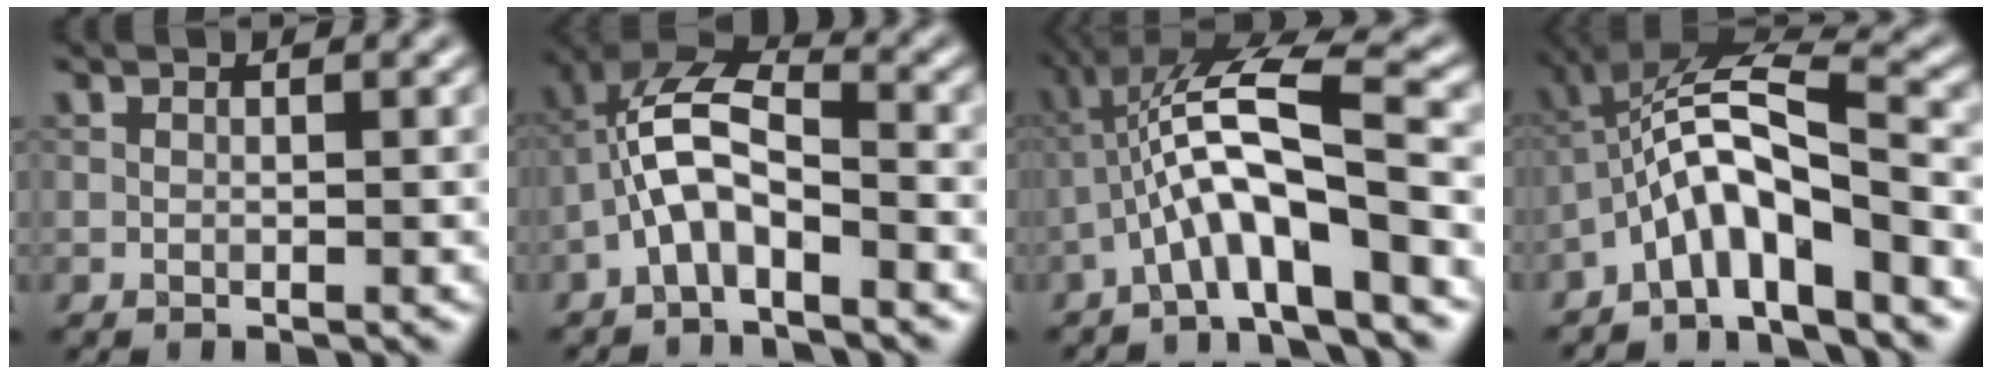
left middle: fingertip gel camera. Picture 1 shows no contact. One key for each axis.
{"total": 5.8, "fx": -2.3, "fy": 2.4, "fz": 4.7, "tx": -0.096, "ty": 0.020, "tz": -0.050}
{"total": 7.7, "fx": -2.6, "fy": 1.4, "fz": 7.1, "tx": -0.131, "ty": 0.025, "tz": -0.052}
{"total": 7.2, "fx": -3.6, "fy": 1.9, "fz": 6.0, "tx": -0.111, "ty": 0.019, "tz": -0.073}